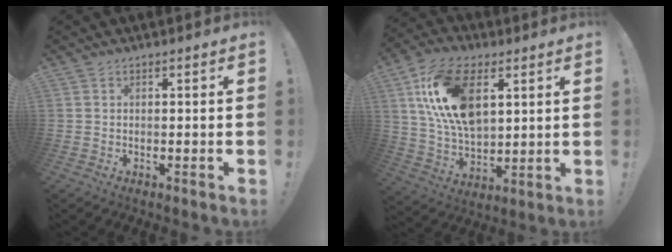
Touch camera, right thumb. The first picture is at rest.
{"total": 19.1, "force": [6.9, 11.3, 13.7], "torque": [-0.270, -0.017, 0.122]}